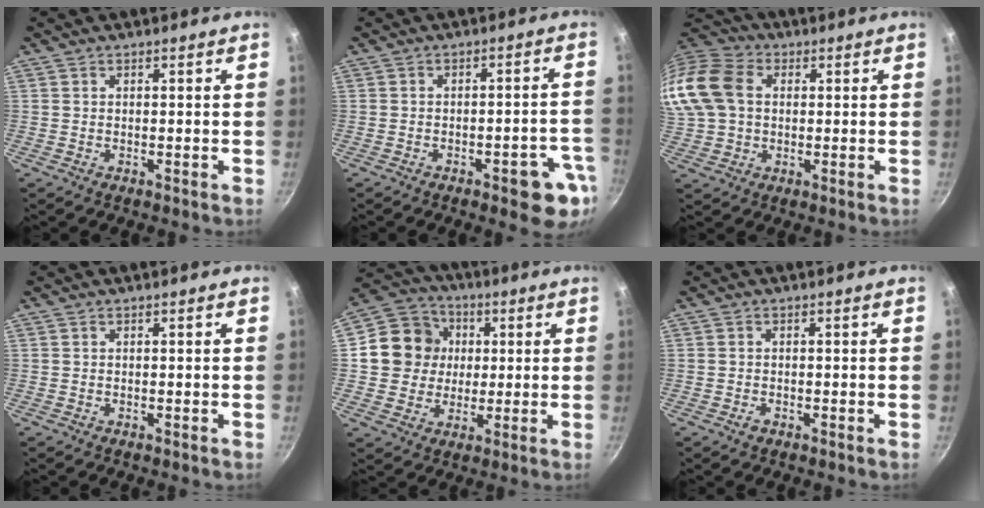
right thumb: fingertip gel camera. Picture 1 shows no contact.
{"total": 8.6, "force": [-4.0, 3.0, 7.0], "torque": [-0.052, 0.026, -0.043]}
{"total": 17.5, "force": [2.7, 13.4, 10.9], "torque": [-0.241, 0.029, 0.040]}
{"total": 0.0}
{"total": 12.1, "force": [1.7, 11.2, 4.4], "torque": [-0.046, 0.018, 0.022]}
{"total": 1.1, "force": [-0.7, 0.7, 0.5], "torque": [-0.009, 0.002, -0.011]}